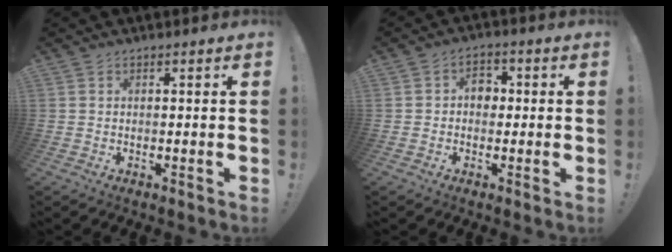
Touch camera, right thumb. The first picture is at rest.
{"total": 4.9, "force": [0.0, 3.8, 3.1], "torque": [-0.036, 0.004, -0.004]}